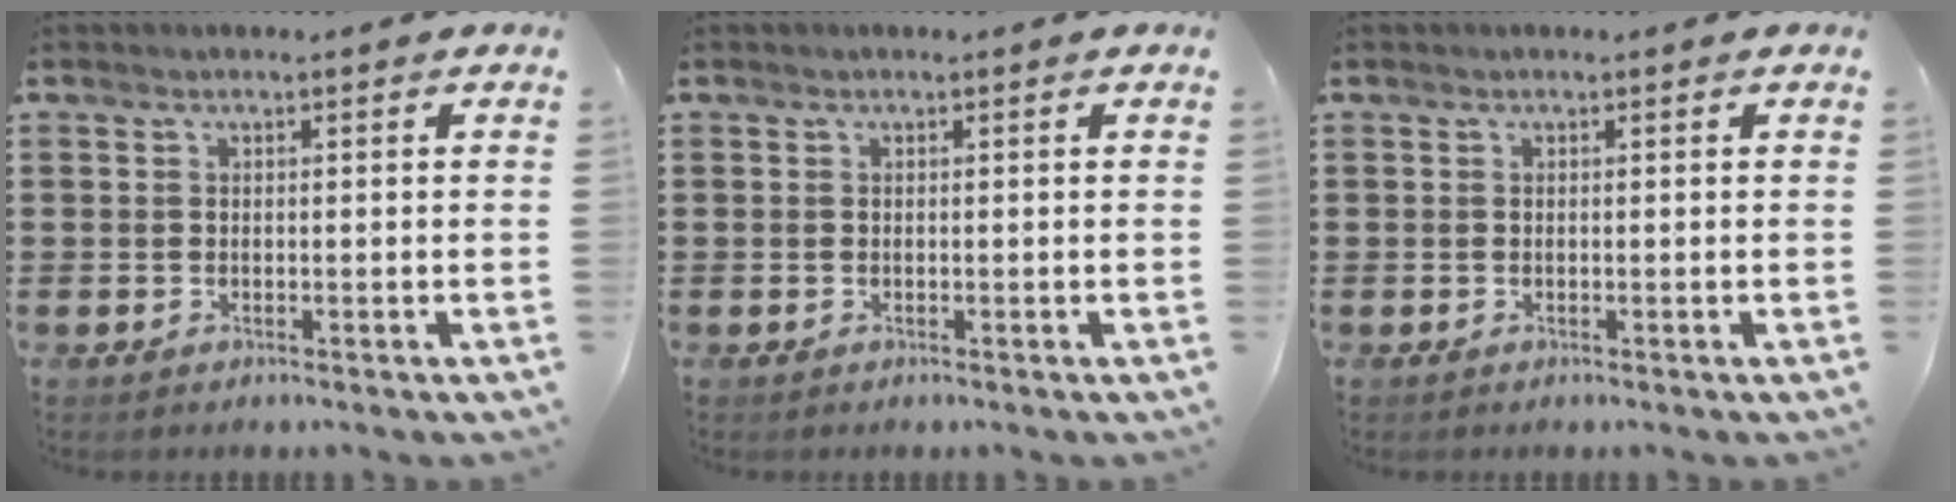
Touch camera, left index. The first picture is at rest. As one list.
[{"total": 0.0}, {"total": 0.0}]